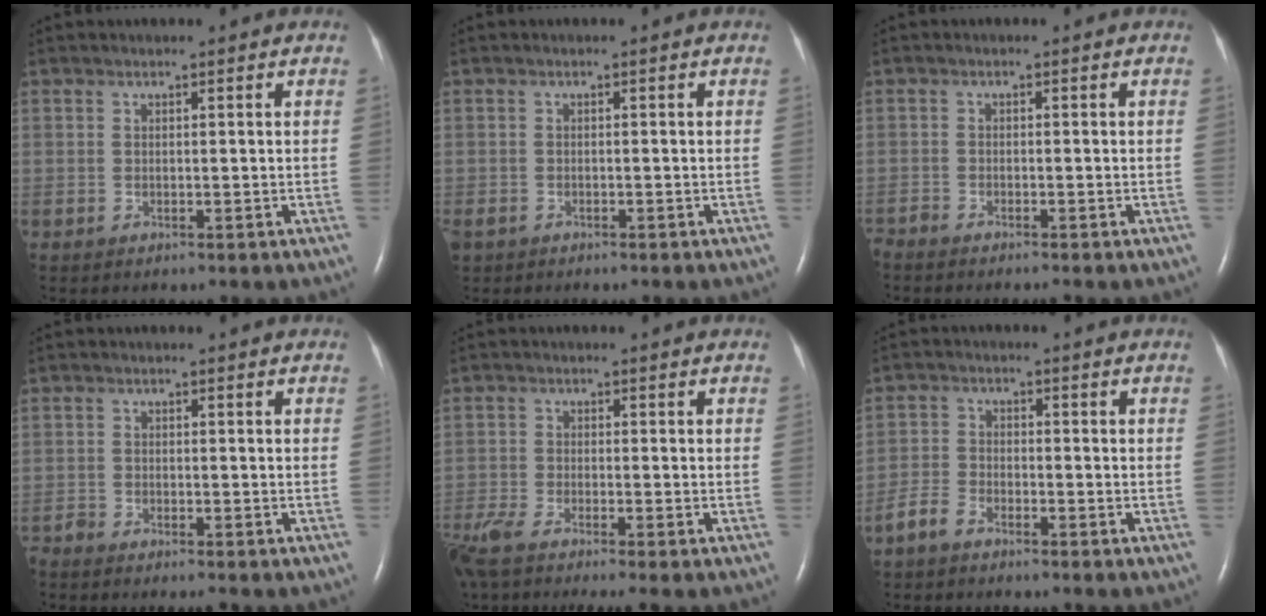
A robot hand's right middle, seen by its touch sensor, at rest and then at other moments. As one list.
[{"total": 1.9, "force": [-1.5, 1.0, 0.6], "torque": [-0.016, -0.002, -0.024]}, {"total": 2.5, "force": [-2.4, -0.2, 0.7], "torque": [-0.011, -0.006, -0.042]}, {"total": 3.1, "force": [-2.9, 0.0, 1.0], "torque": [-0.013, -0.008, -0.050]}, {"total": 8.7, "force": [-7.1, 0.5, 5.0], "torque": [-0.097, -0.017, -0.127]}, {"total": 3.5, "force": [-2.9, 1.4, 1.3], "torque": [-0.036, 0.000, -0.058]}]